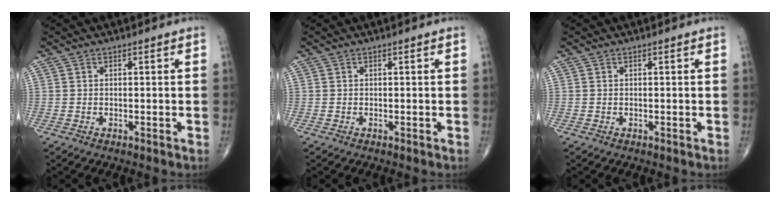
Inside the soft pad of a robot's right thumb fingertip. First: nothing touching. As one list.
[{"total": 0.0}, {"total": 0.0}]